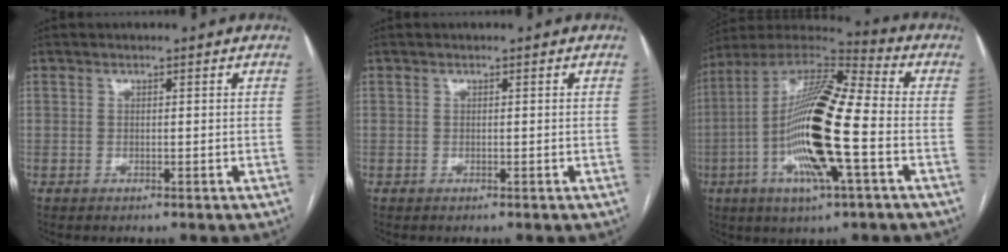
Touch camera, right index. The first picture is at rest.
{"total": 0.0}
{"total": 20.4, "force": [-4.1, 2.7, 19.8], "torque": [-0.397, -0.010, -0.079]}